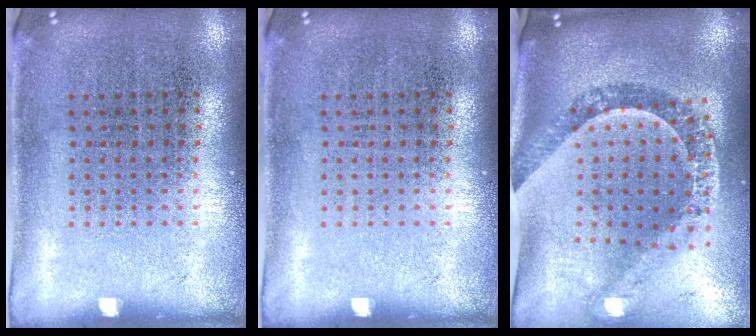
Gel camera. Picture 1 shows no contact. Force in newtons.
{"total": 0.0}
{"total": 1.7, "press": 1.5, "slide": 0.9}